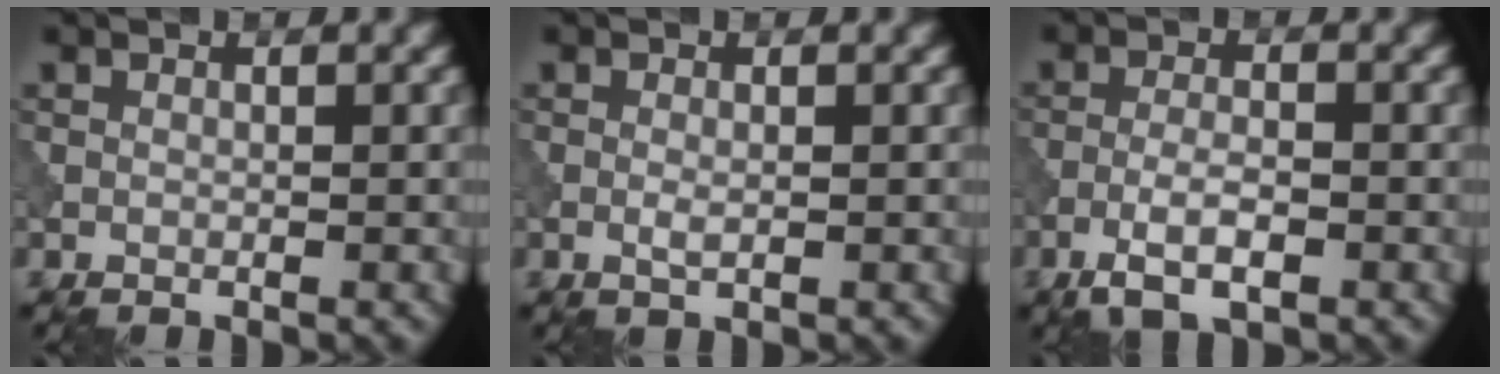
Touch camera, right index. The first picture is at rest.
{"total": 1.0, "force": [-0.2, 0.4, 0.9], "torque": [-0.020, -0.003, -0.004]}
{"total": 3.7, "force": [-1.9, 1.3, 2.9], "torque": [-0.060, 0.000, -0.039]}